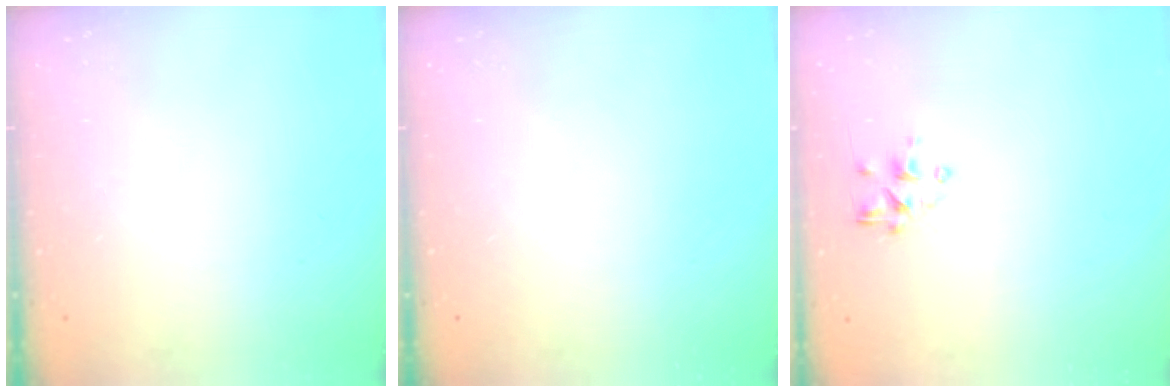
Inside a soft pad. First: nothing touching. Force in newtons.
{"total": 0.0}
{"total": 2.3, "press": 2.1, "slide": 0.9}